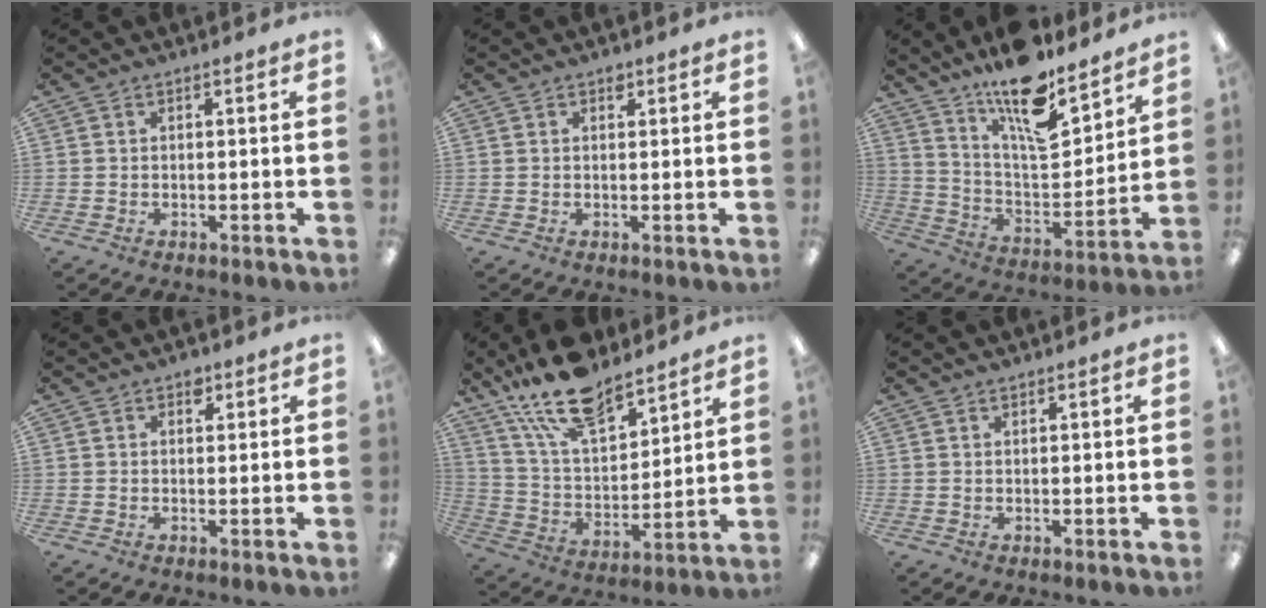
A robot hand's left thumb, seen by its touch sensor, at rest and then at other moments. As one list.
[{"total": 1.3, "force": [0.9, 0.8, 0.4], "torque": [0.000, 0.000, 0.015]}, {"total": 16.6, "force": [12.8, 5.6, 8.9], "torque": [-0.155, -0.093, 0.222]}, {"total": 2.1, "force": [1.4, 1.4, 0.8], "torque": [-0.001, -0.003, 0.021]}, {"total": 17.7, "force": [13.8, 7.1, 8.5], "torque": [-0.167, -0.074, 0.248]}, {"total": 0.9, "force": [0.8, 0.2, 0.1], "torque": [-0.003, 0.000, 0.016]}]